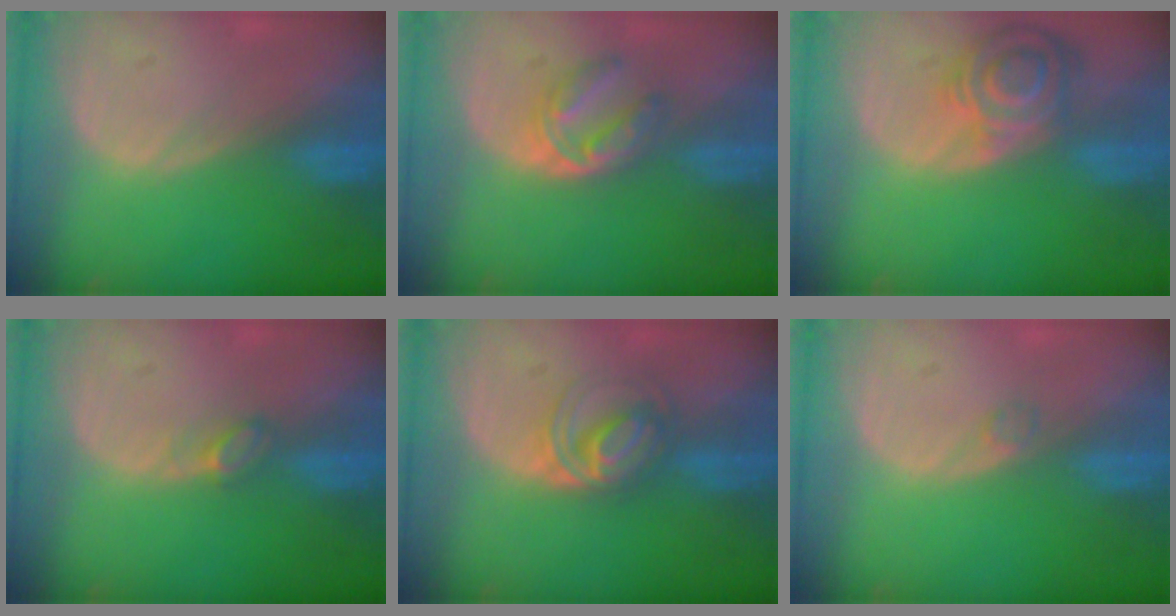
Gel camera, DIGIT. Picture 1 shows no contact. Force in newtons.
{"total": 5.6, "press": 4.9, "slide": 2.6}
{"total": 8.0, "press": 7.1, "slide": 3.8}
{"total": 2.0, "press": 1.9, "slide": 0.2}
{"total": 5.8, "press": 5.4, "slide": 2.0}
{"total": 0.9, "press": 0.9, "slide": 0.1}